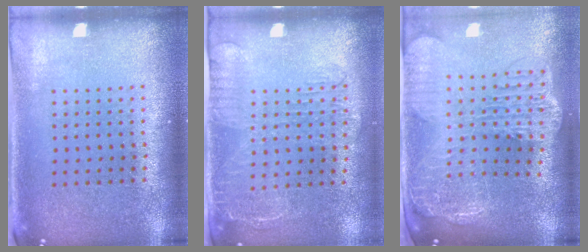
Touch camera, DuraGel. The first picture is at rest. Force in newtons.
{"total": 1.6, "press": 1.2, "slide": 1.1}
{"total": 3.7, "press": 2.9, "slide": 2.2}